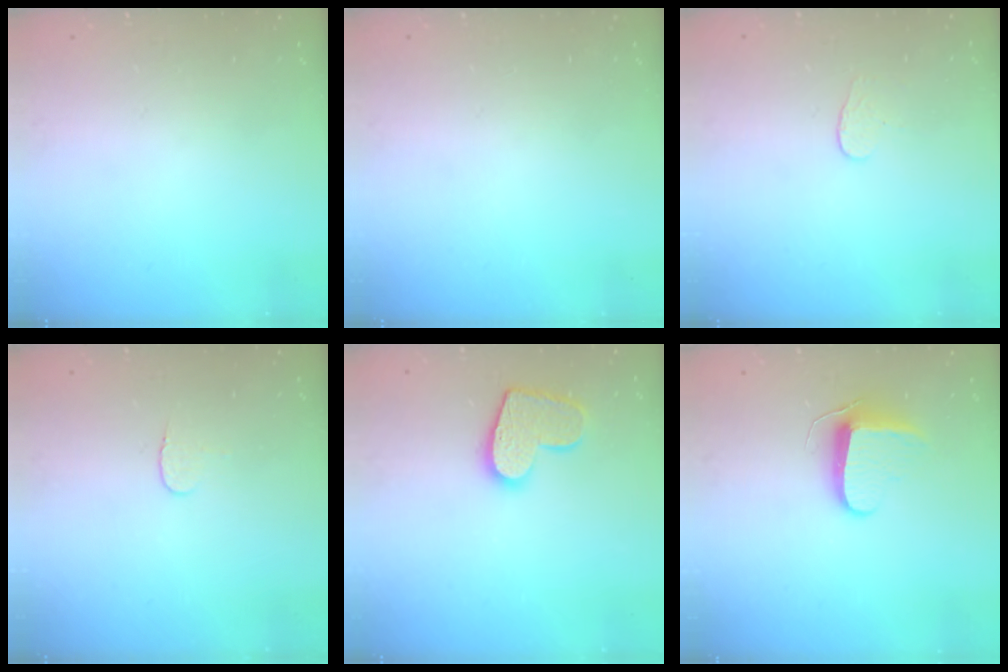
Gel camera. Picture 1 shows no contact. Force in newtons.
{"total": 0.0}
{"total": 3.4, "press": 3.4, "slide": 0.3}
{"total": 3.9, "press": 3.9, "slide": 0.2}
{"total": 12.1, "press": 12.0, "slide": 0.8}
{"total": 9.6, "press": 9.6, "slide": 0.8}